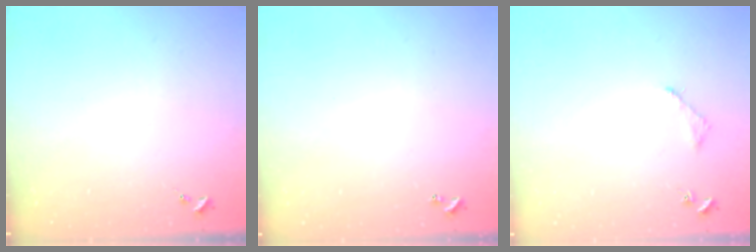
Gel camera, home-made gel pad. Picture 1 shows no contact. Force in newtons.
{"total": 1.0, "press": 1.0, "slide": 0.2}
{"total": 3.0, "press": 3.0, "slide": 0.4}